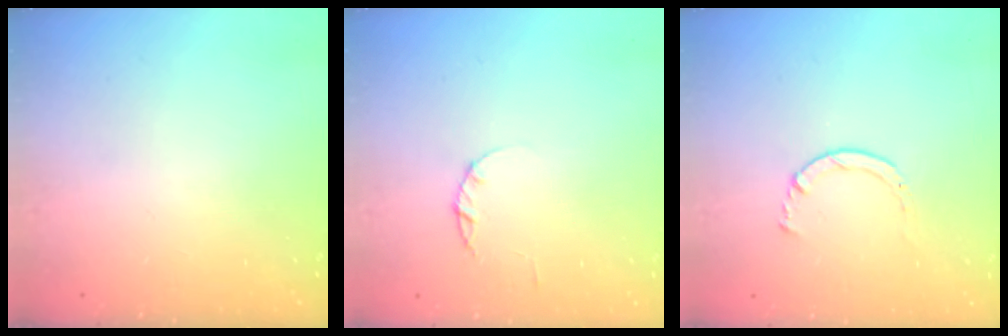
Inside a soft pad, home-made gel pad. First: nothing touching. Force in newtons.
{"total": 1.7, "press": 1.7, "slide": 0.3}
{"total": 2.0, "press": 1.9, "slide": 0.3}